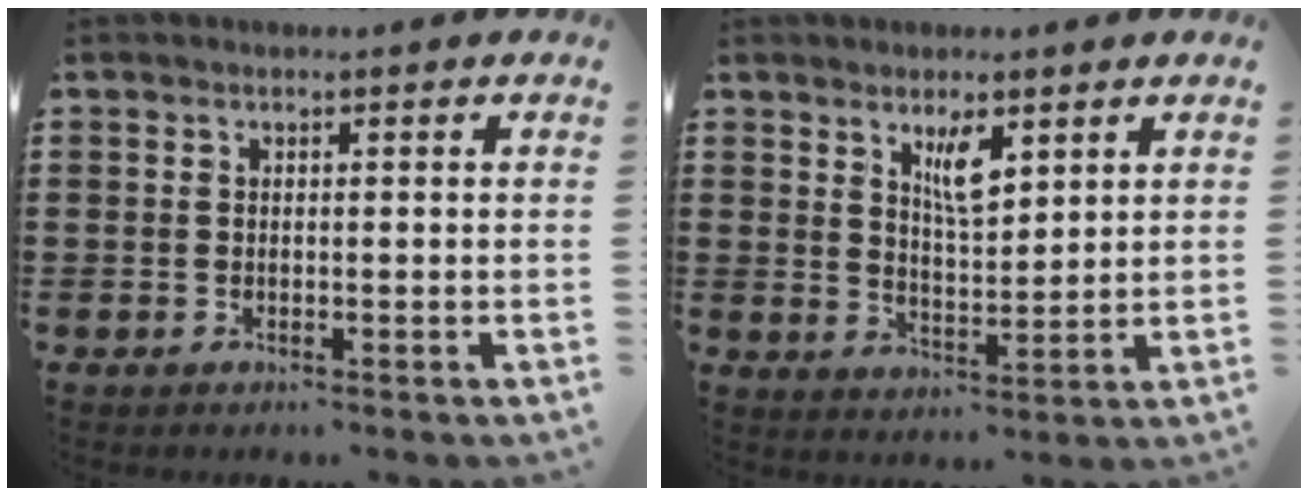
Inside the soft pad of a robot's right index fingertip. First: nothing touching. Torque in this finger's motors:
{"motor_torque": [0.23, 0.19, 0.22, 0.07]}